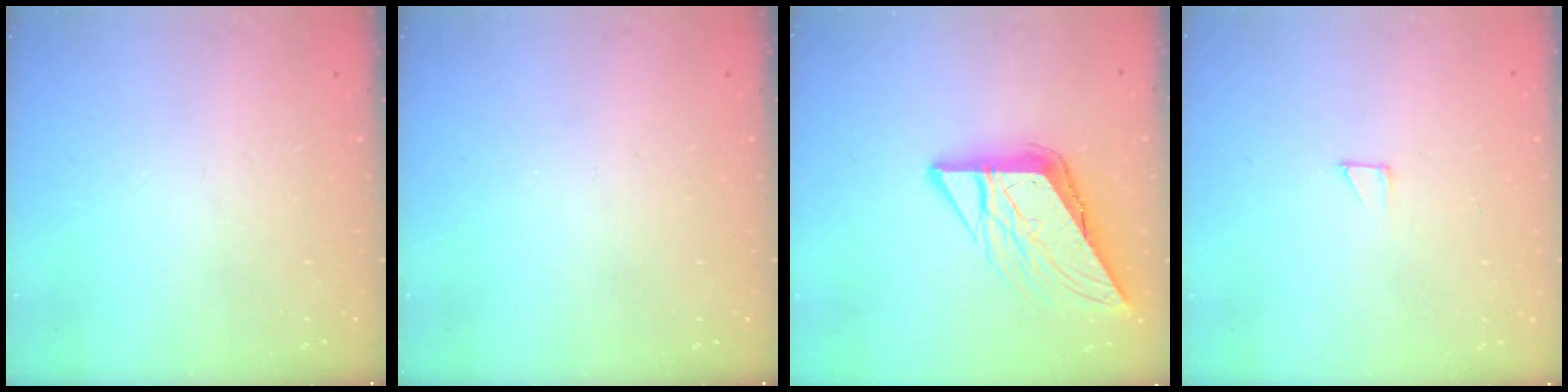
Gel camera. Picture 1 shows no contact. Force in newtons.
{"total": 0.0}
{"total": 10.9, "press": 10.8, "slide": 1.1}
{"total": 2.1, "press": 2.1, "slide": 0.1}